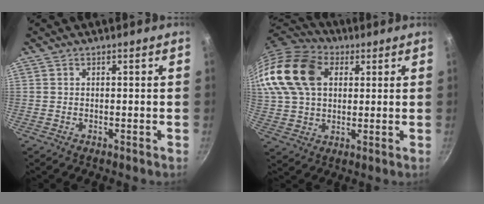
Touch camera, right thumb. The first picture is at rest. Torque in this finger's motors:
{"motor_torque": [-0.58, 1.64, 0.55, -0.44, 0.27]}